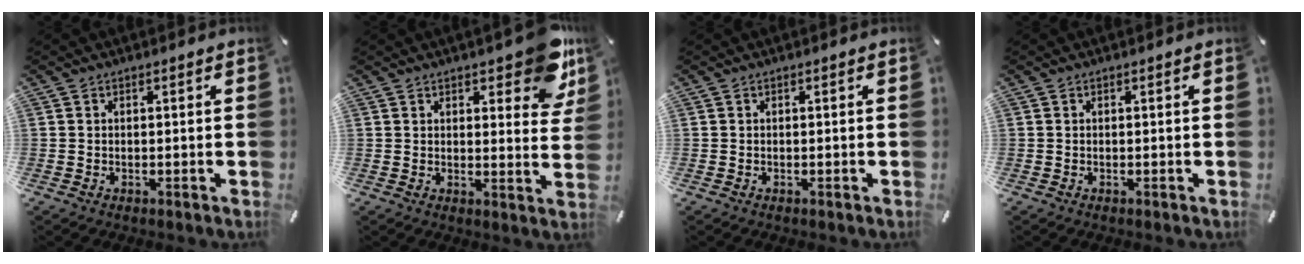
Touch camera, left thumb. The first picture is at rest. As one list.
[{"total": 11.5, "force": [7.5, 5.0, 7.2], "torque": [-0.073, -0.050, 0.128]}, {"total": 0.0}, {"total": 0.0}]